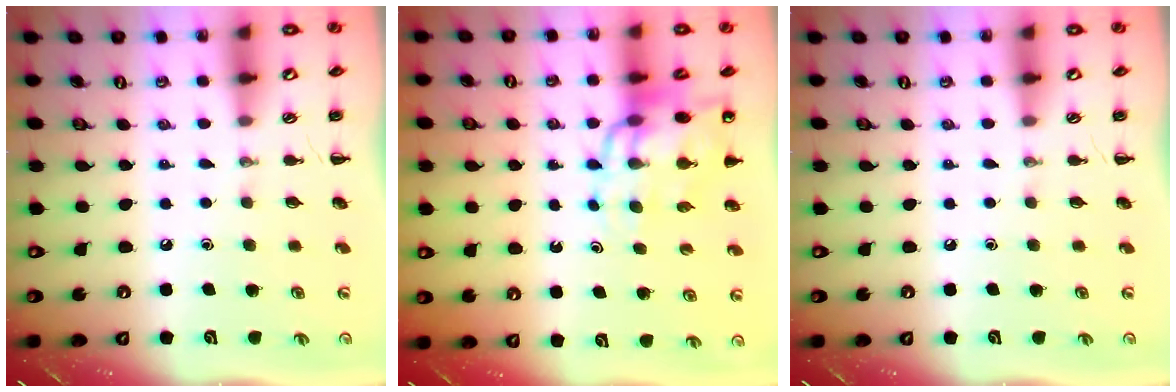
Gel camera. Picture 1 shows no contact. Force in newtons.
{"total": 13.9, "press": 13.5, "slide": 3.5}
{"total": 0.0}